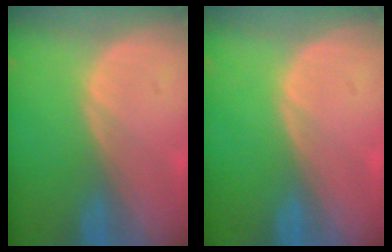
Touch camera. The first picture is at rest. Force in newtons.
{"total": 0.0}